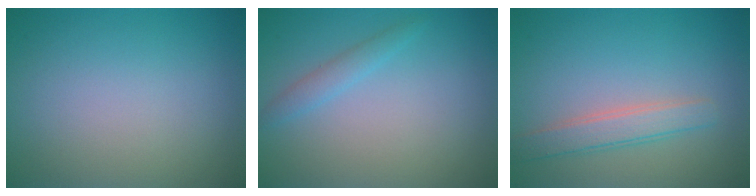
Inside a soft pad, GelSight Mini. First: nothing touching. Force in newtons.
{"total": 1.4, "press": 1.4, "slide": 0.1}
{"total": 2.6, "press": 2.6, "slide": 0.1}